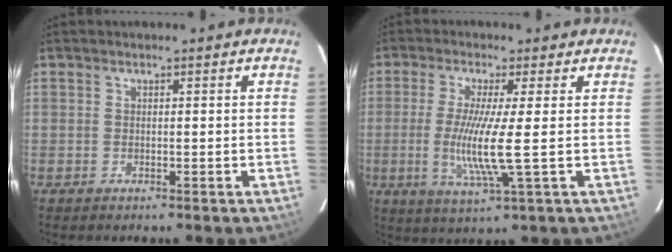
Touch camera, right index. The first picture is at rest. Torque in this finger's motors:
{"motor_torque": [1.16, -0.35, 0.86, 0.21]}